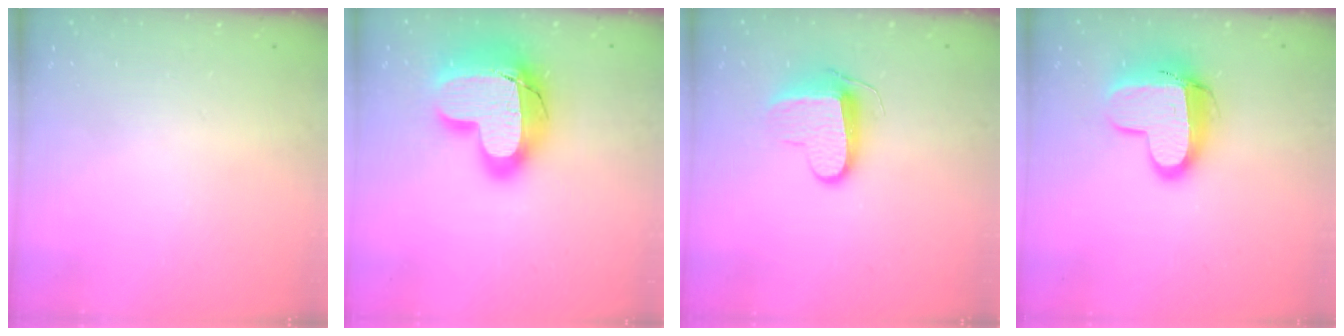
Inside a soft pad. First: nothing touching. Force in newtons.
{"total": 23.0, "press": 22.9, "slide": 1.6}
{"total": 10.0, "press": 10.0, "slide": 0.2}
{"total": 13.0, "press": 13.0, "slide": 1.2}